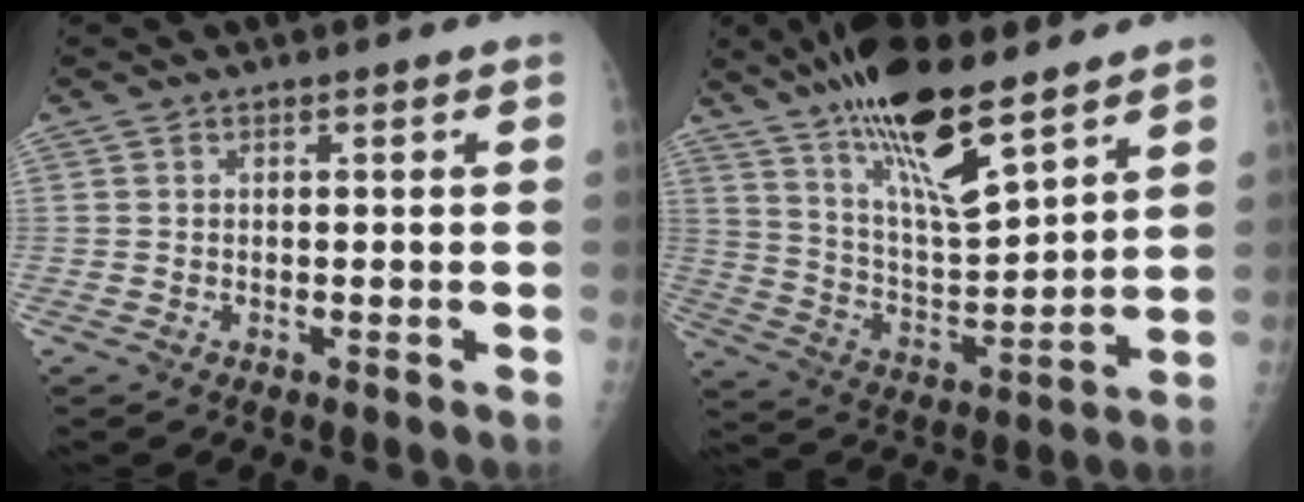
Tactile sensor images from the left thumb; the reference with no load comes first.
{"total": 17.9, "force": [12.6, 4.4, 11.9], "torque": [-0.190, -0.067, 0.234]}